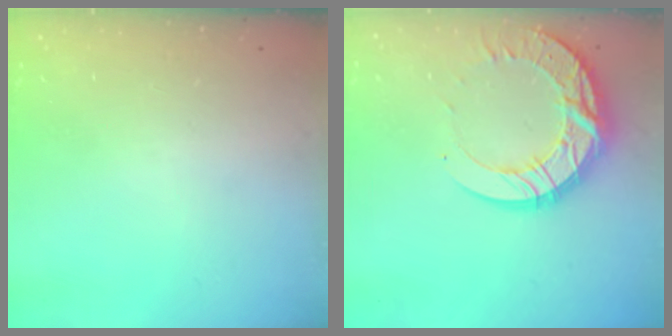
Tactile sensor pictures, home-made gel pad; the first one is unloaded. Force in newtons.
{"total": 17.3, "press": 17.2, "slide": 1.5}